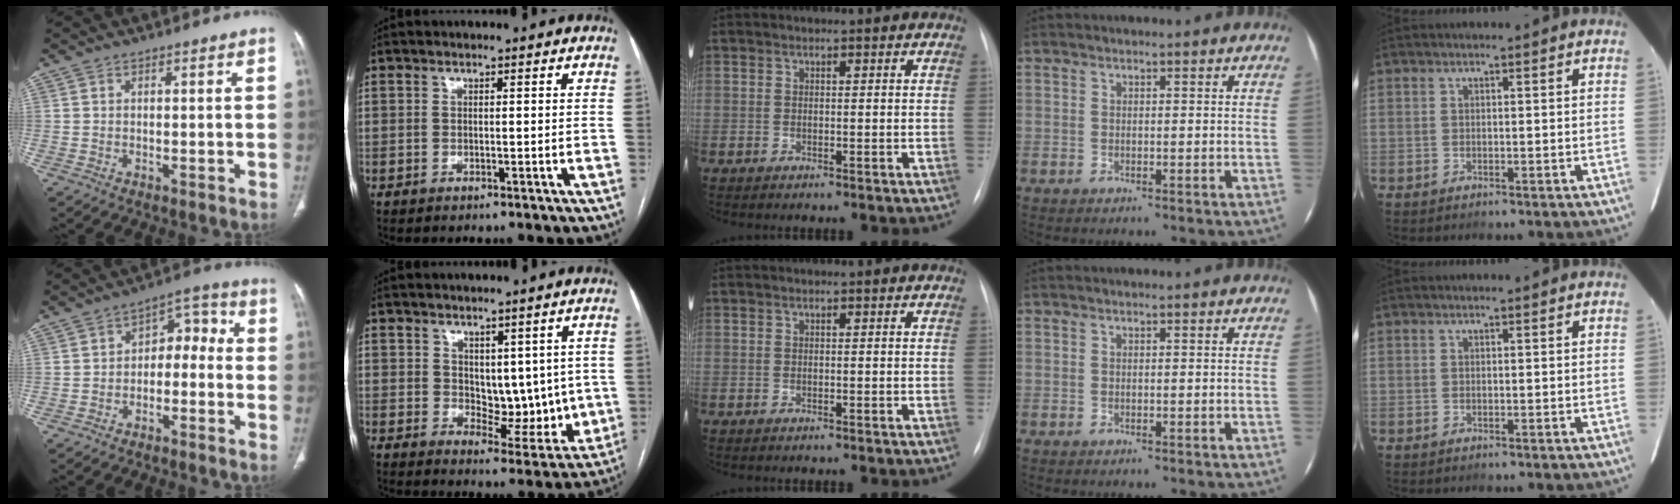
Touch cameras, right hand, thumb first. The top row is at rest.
{"thumb": {"total": 7.4, "force": [-1.7, 5.0, 5.1], "torque": [-0.041, 0.048, -0.038]}, "index": {"total": 5.0, "force": [0.6, 3.1, 3.9], "torque": [-0.041, -0.005, 0.018]}}